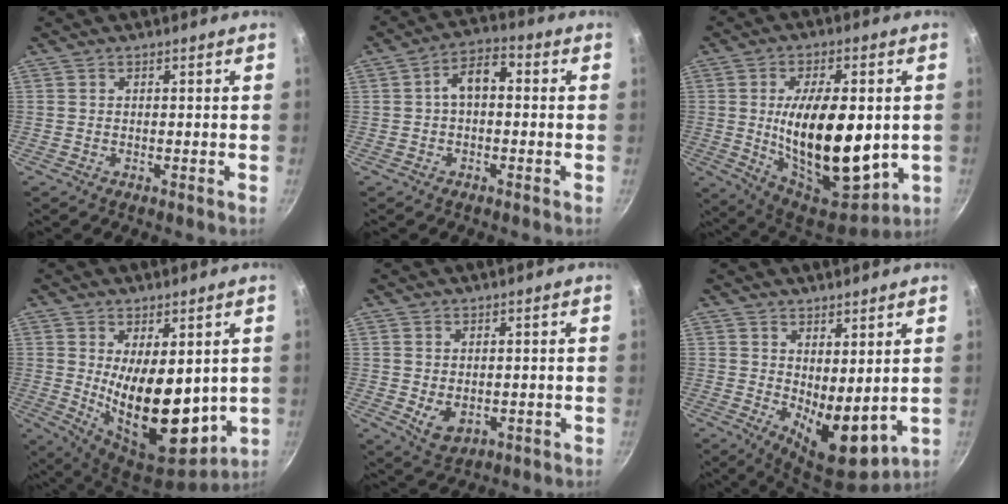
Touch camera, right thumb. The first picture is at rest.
{"total": 6.3, "force": [0.2, 3.8, 5.0], "torque": [-0.068, 0.024, -0.004]}
{"total": 22.9, "force": [-0.6, 11.2, 20.0], "torque": [-0.299, -0.019, 0.004]}
{"total": 17.0, "force": [0.8, 8.8, 14.6], "torque": [-0.199, -0.046, 0.035]}
{"total": 5.0, "force": [-0.2, 3.5, 3.5], "torque": [-0.057, -0.014, 0.008]}
{"total": 9.8, "force": [2.0, 4.6, 8.4], "torque": [-0.105, -0.037, 0.043]}